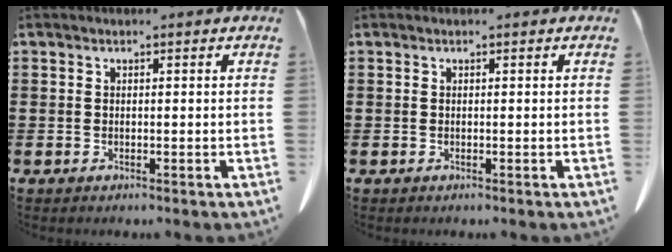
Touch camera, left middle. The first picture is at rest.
{"total": 0.0}